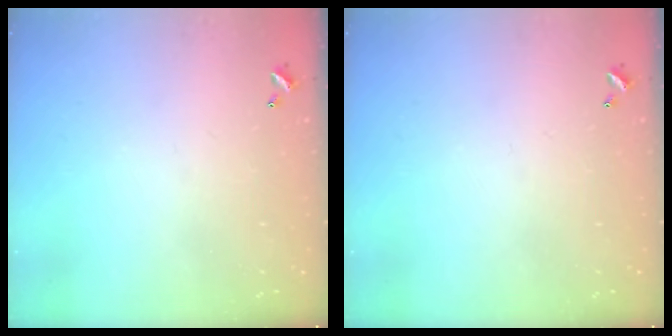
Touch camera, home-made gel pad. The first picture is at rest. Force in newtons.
{"total": 0.0}